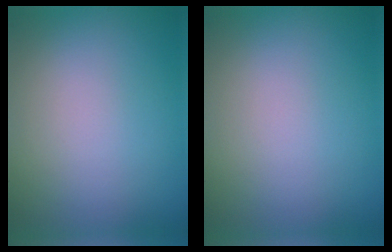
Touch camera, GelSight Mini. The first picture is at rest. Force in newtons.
{"total": 0.0}